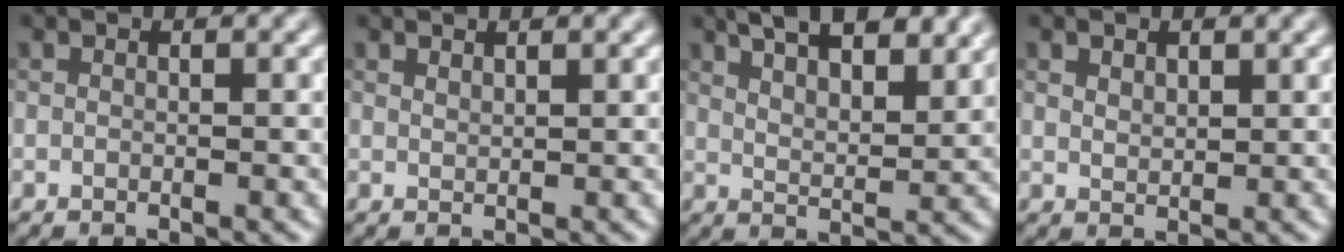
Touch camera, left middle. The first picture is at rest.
{"total": 0.7, "force": [0.7, 0.1, 0.2], "torque": [0.000, 0.001, 0.014]}
{"total": 9.0, "force": [6.1, 3.3, 5.7], "torque": [-0.067, 0.022, 0.068]}
{"total": 1.2, "force": [0.8, 0.7, 0.6], "torque": [-0.013, 0.001, 0.016]}